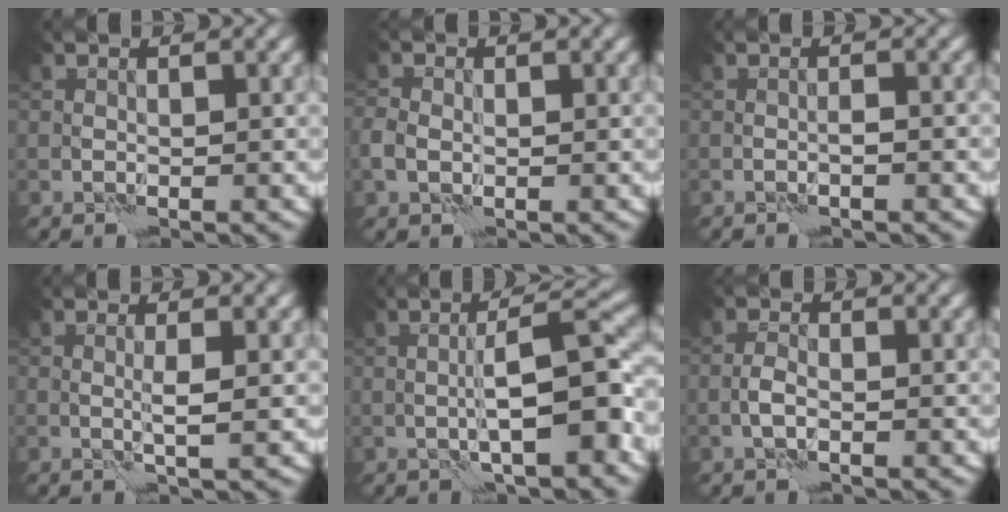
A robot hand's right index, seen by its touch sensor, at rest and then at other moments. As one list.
[{"total": 2.0, "force": [-0.1, 1.5, 1.3], "torque": [-0.033, -0.003, -0.007]}, {"total": 0.7, "force": [-0.3, -0.2, 0.6], "torque": [-0.008, 0.003, -0.005]}, {"total": 1.4, "force": [0.5, -0.2, 1.3], "torque": [-0.025, -0.004, 0.007]}, {"total": 5.5, "force": [-0.5, 1.0, 5.4], "torque": [-0.084, 0.011, -0.008]}, {"total": 1.2, "force": [-0.4, 0.3, 1.1], "torque": [-0.021, 0.003, -0.013]}]